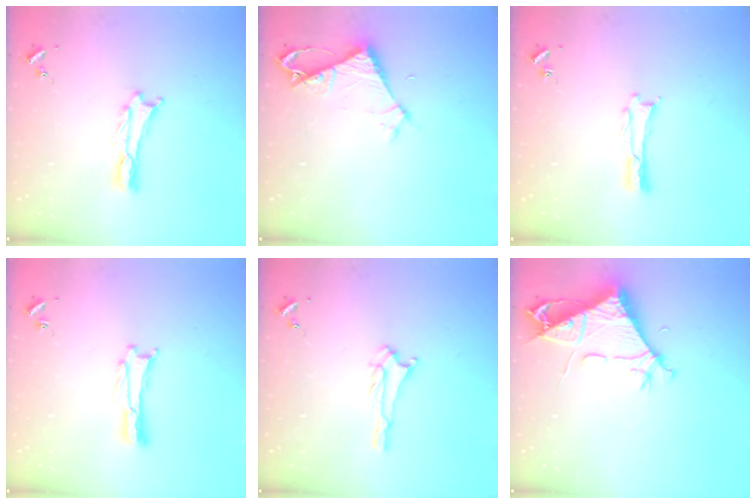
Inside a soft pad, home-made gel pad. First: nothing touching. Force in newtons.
{"total": 5.1, "press": 5.1, "slide": 0.4}
{"total": 0.0}
{"total": 0.7, "press": 0.7, "slide": 0.1}
{"total": 1.9, "press": 1.9, "slide": 0.4}
{"total": 8.0, "press": 8.0, "slide": 0.7}